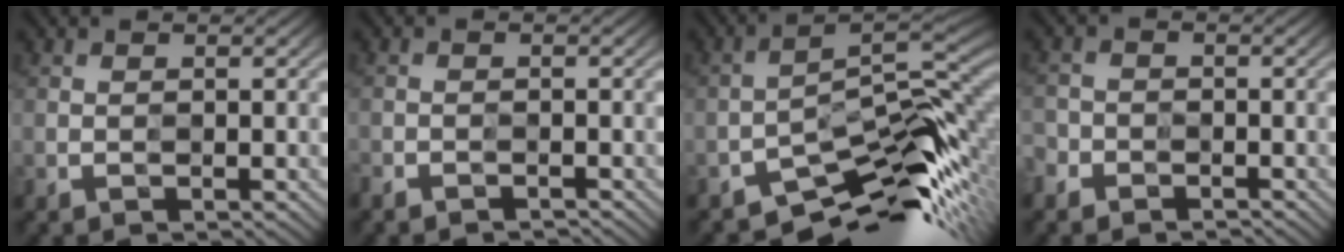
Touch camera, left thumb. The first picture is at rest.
{"total": 1.6, "force": [-1.5, -0.2, -0.4], "torque": [0.003, -0.002, -0.032]}
{"total": 10.7, "force": [-7.8, 2.9, 6.7], "torque": [-0.088, 0.000, -0.138]}
{"total": 2.4, "force": [-2.0, 1.2, -0.4], "torque": [0.000, -0.003, -0.050]}